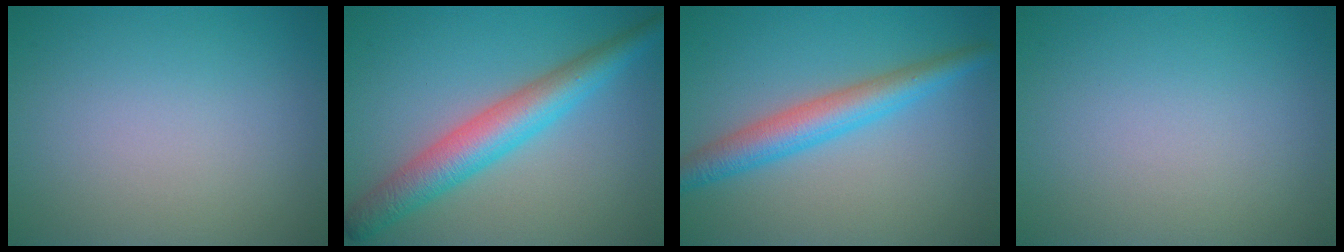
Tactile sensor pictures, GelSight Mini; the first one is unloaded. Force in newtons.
{"total": 5.8, "press": 5.8, "slide": 0.1}
{"total": 4.5, "press": 4.5, "slide": 0.2}
{"total": 0.0}